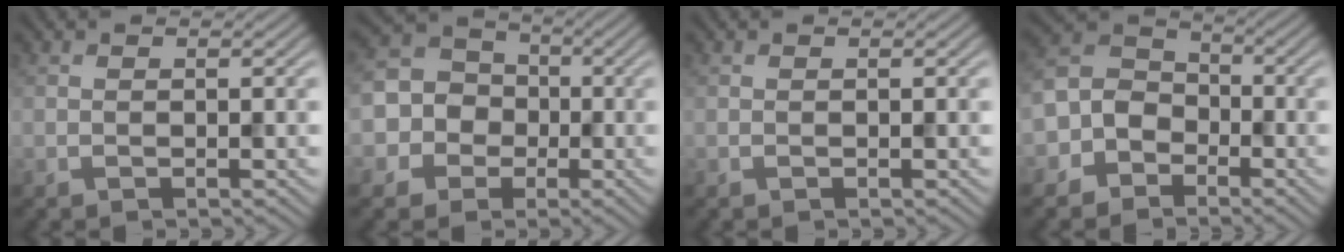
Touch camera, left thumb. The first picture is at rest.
{"total": 11.1, "force": [-1.6, 10.3, 3.6], "torque": [-0.136, 0.013, -0.064]}
{"total": 0.0}
{"total": 6.8, "force": [-3.4, 5.3, 2.5], "torque": [-0.060, -0.001, -0.094]}